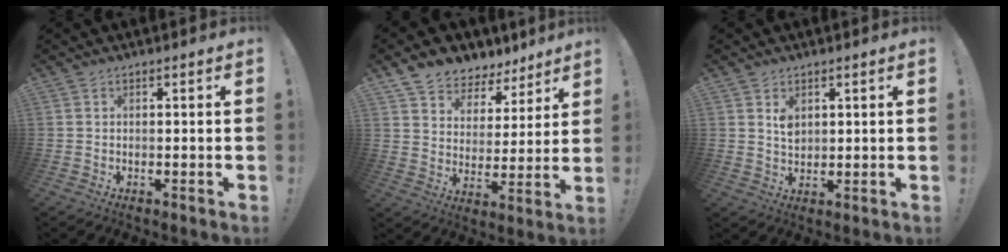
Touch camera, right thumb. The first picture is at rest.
{"total": 7.7, "force": [6.0, 4.7, 1.3], "torque": [-0.027, -0.056, 0.117]}
{"total": 3.6, "force": [2.0, 2.2, 2.0], "torque": [-0.025, -0.012, 0.032]}